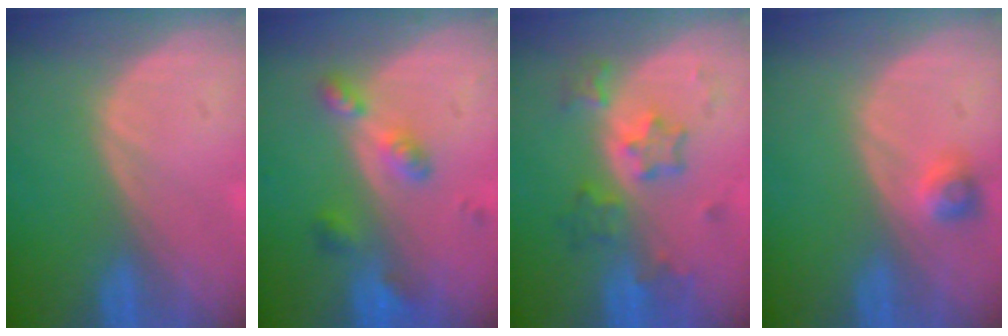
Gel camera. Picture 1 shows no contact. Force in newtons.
{"total": 4.7, "press": 4.7, "slide": 0.2}
{"total": 6.1, "press": 5.8, "slide": 1.7}
{"total": 2.3, "press": 2.2, "slide": 0.3}